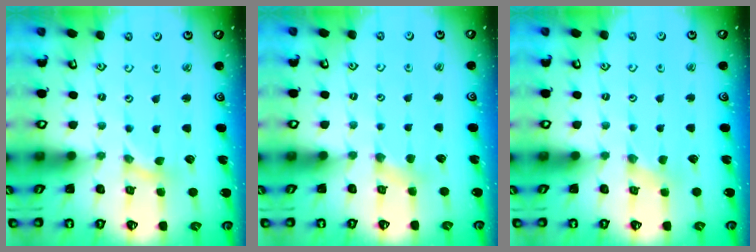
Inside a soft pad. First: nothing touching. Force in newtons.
{"total": 2.9, "press": 2.8, "slide": 0.6}
{"total": 0.0}